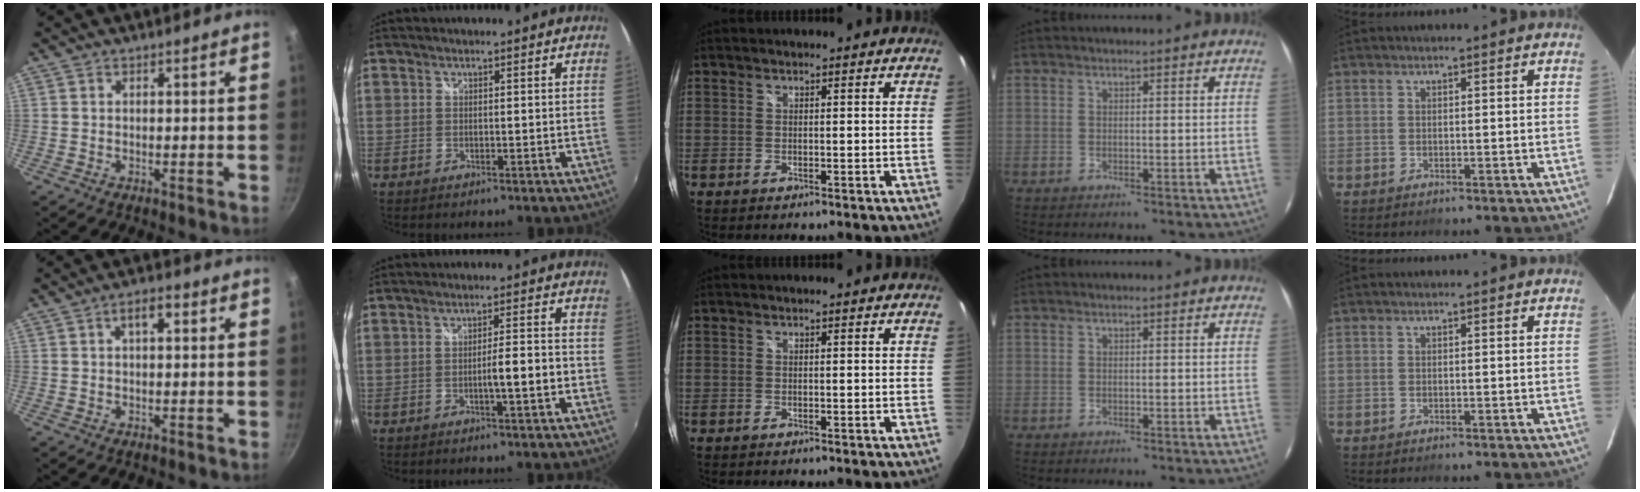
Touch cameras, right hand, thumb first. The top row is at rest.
{"thumb": {"total": 3.7, "force": [1.1, 1.8, 3.1], "torque": [-0.040, 0.012, 0.016]}, "index": {"total": 4.5, "force": [-1.7, 0.0, 4.2], "torque": [-0.069, 0.000, -0.025]}}